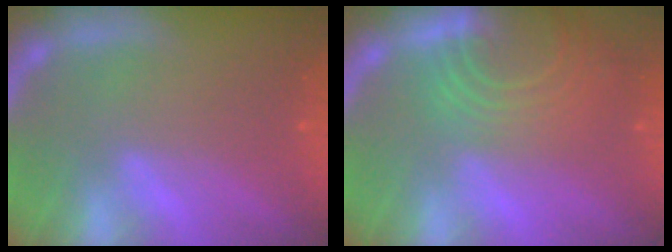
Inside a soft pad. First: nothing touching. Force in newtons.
{"total": 10.0}